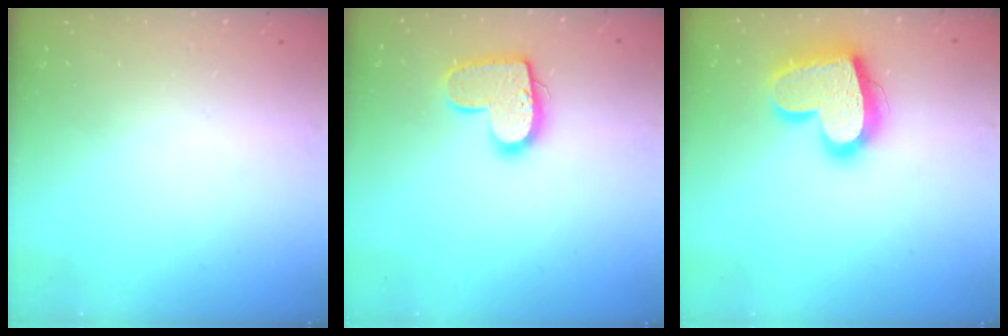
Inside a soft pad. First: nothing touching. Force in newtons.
{"total": 14.3, "press": 14.3, "slide": 0.8}
{"total": 20.5, "press": 20.4, "slide": 1.7}